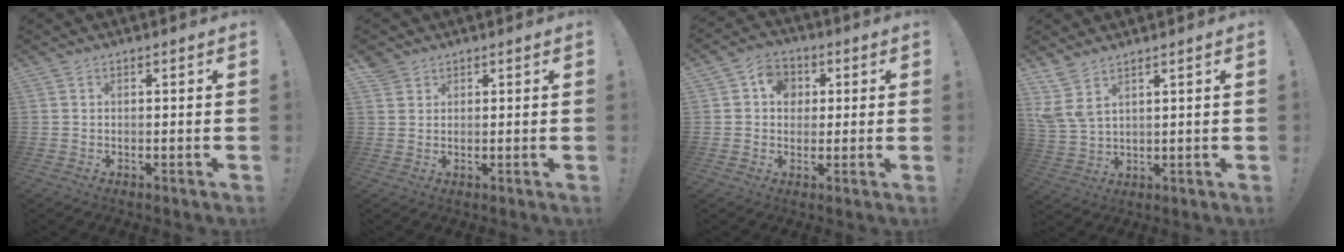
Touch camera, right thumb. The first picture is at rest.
{"total": 2.6, "force": [2.1, 1.6, 0.3], "torque": [-0.001, -0.013, 0.038]}
{"total": 8.1, "force": [1.7, 7.1, 3.5], "torque": [-0.041, 0.001, 0.033]}
{"total": 6.4, "force": [4.6, 2.3, 3.9], "torque": [-0.084, -0.023, 0.089]}